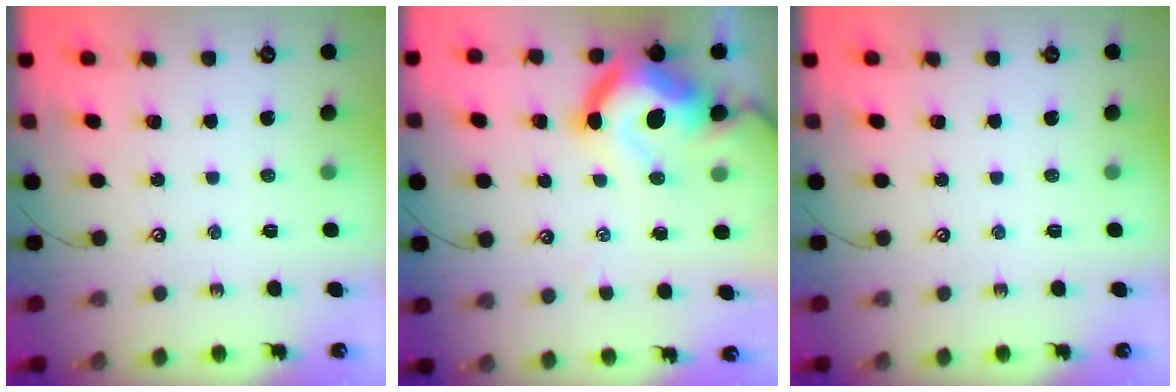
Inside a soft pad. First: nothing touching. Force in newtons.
{"total": 15.8, "press": 15.5, "slide": 2.8}
{"total": 0.0}